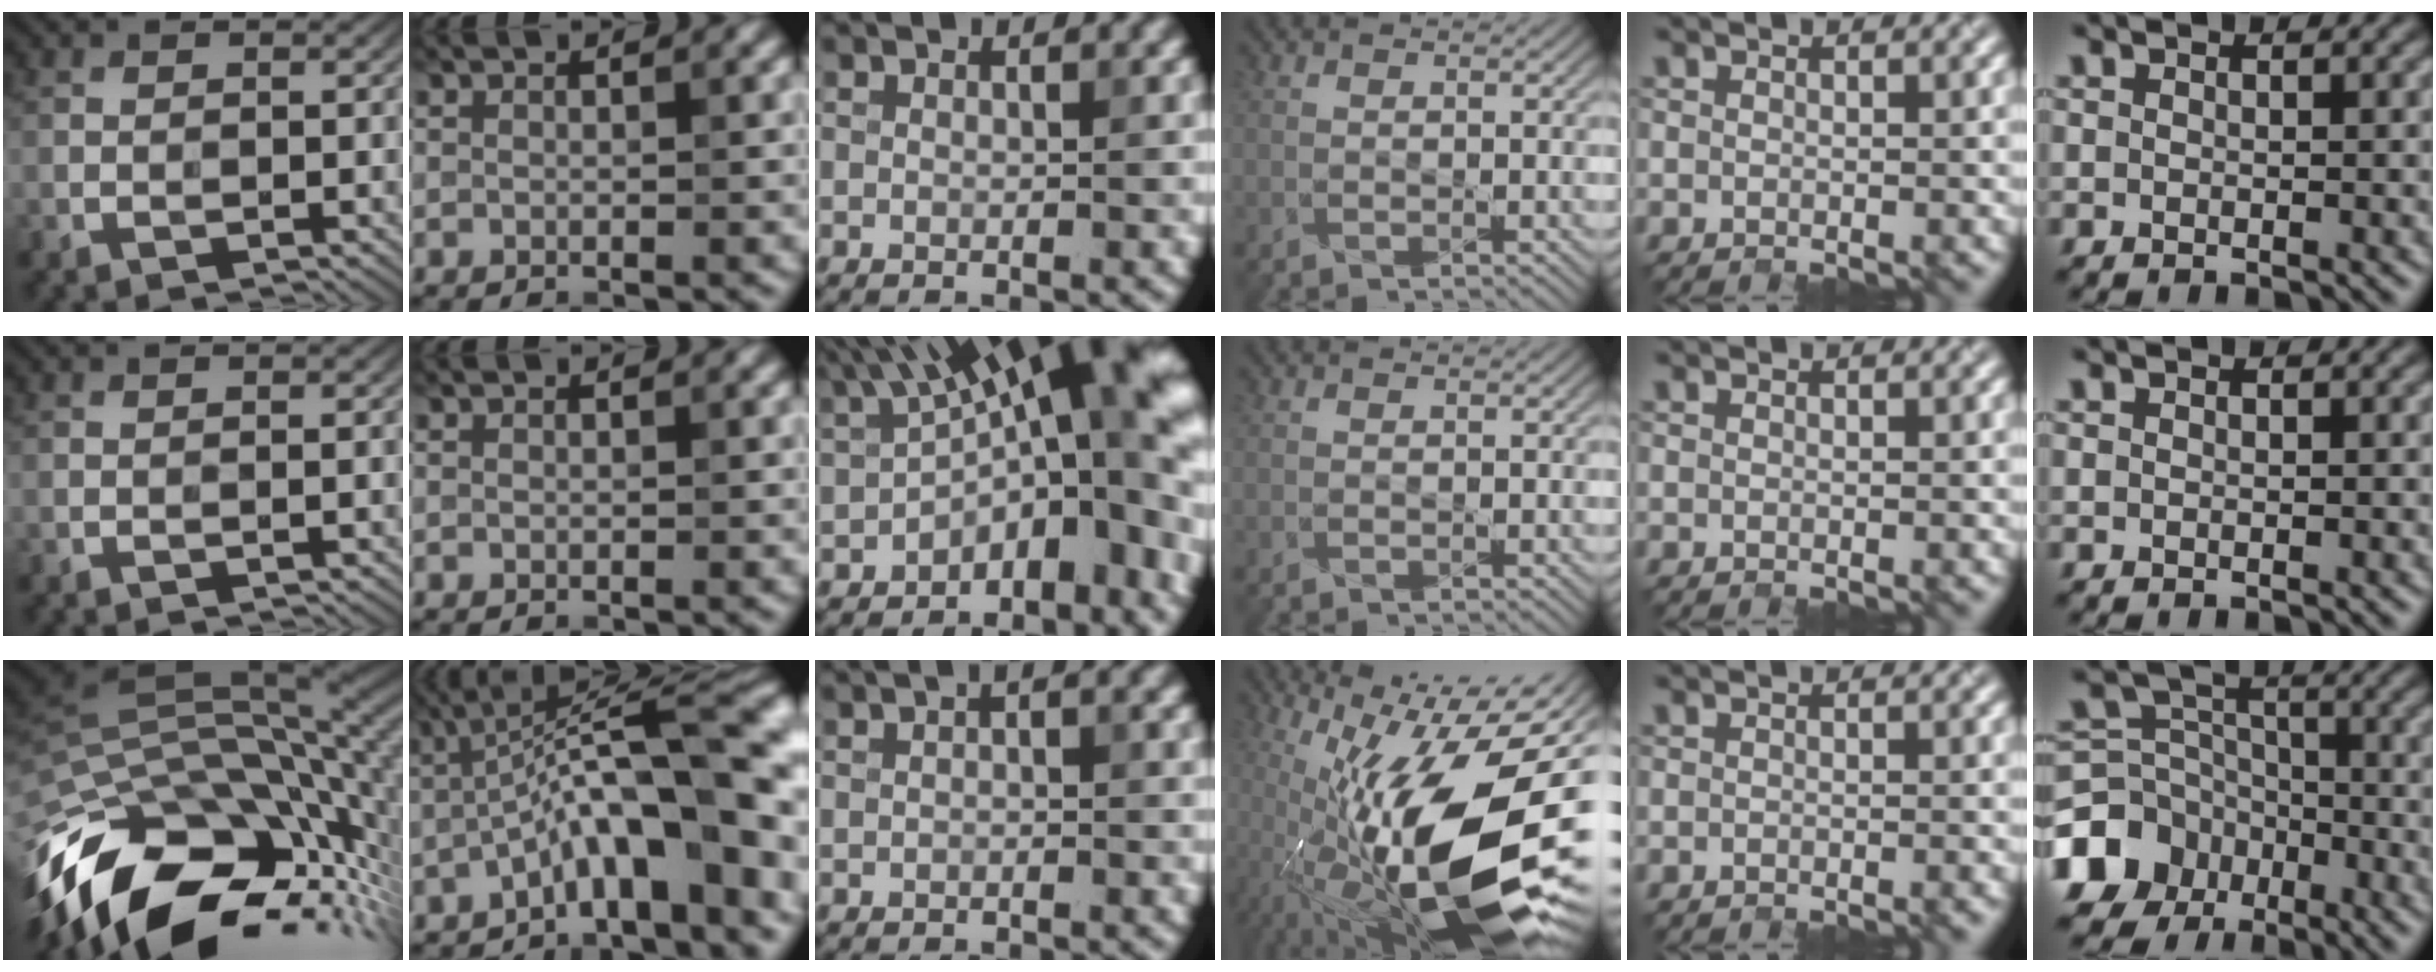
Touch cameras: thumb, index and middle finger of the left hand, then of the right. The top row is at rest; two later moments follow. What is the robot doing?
{"motion": "close", "object": "stapler"}